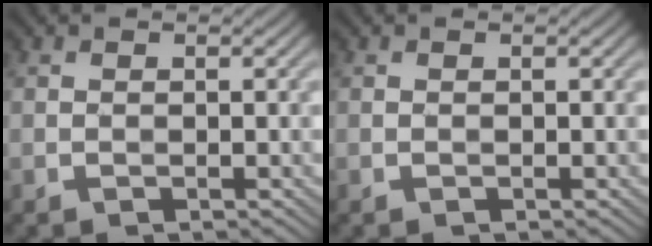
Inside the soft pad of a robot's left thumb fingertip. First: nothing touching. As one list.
[{"total": 0.0}]